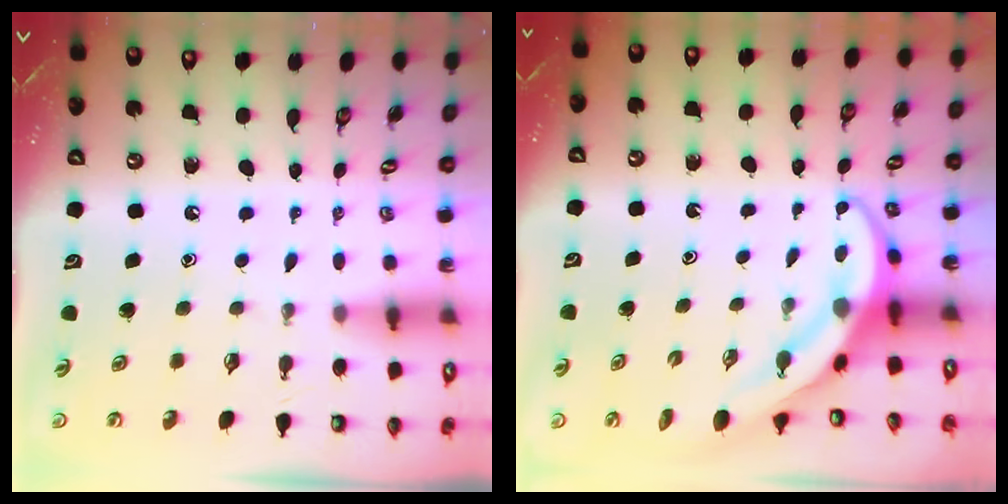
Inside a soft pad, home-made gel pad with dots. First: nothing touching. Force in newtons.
{"total": 4.0, "press": 4.0, "slide": 0.3}